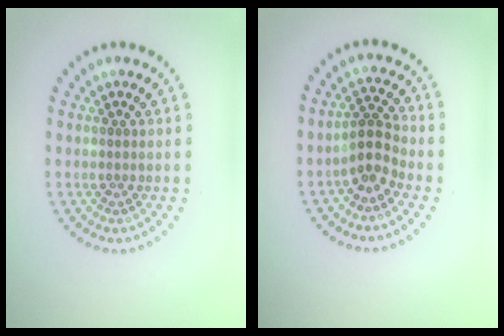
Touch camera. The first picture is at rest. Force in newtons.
{"total": 2.7, "press": 2.1, "slide": 1.7}